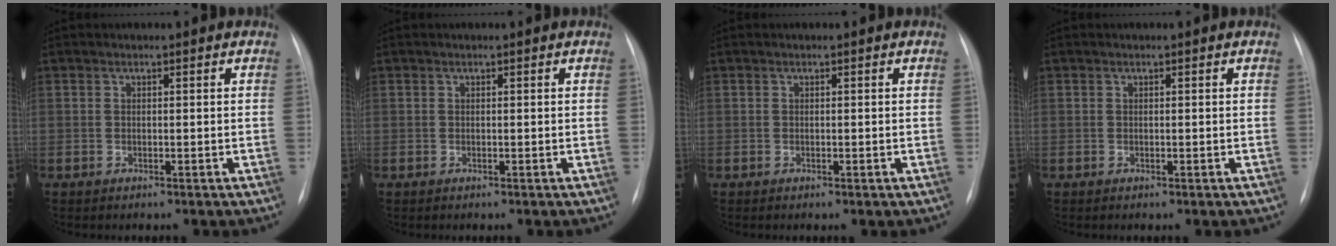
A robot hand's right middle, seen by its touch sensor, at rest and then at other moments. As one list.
[{"total": 0.0}, {"total": 0.0}, {"total": 0.0}]